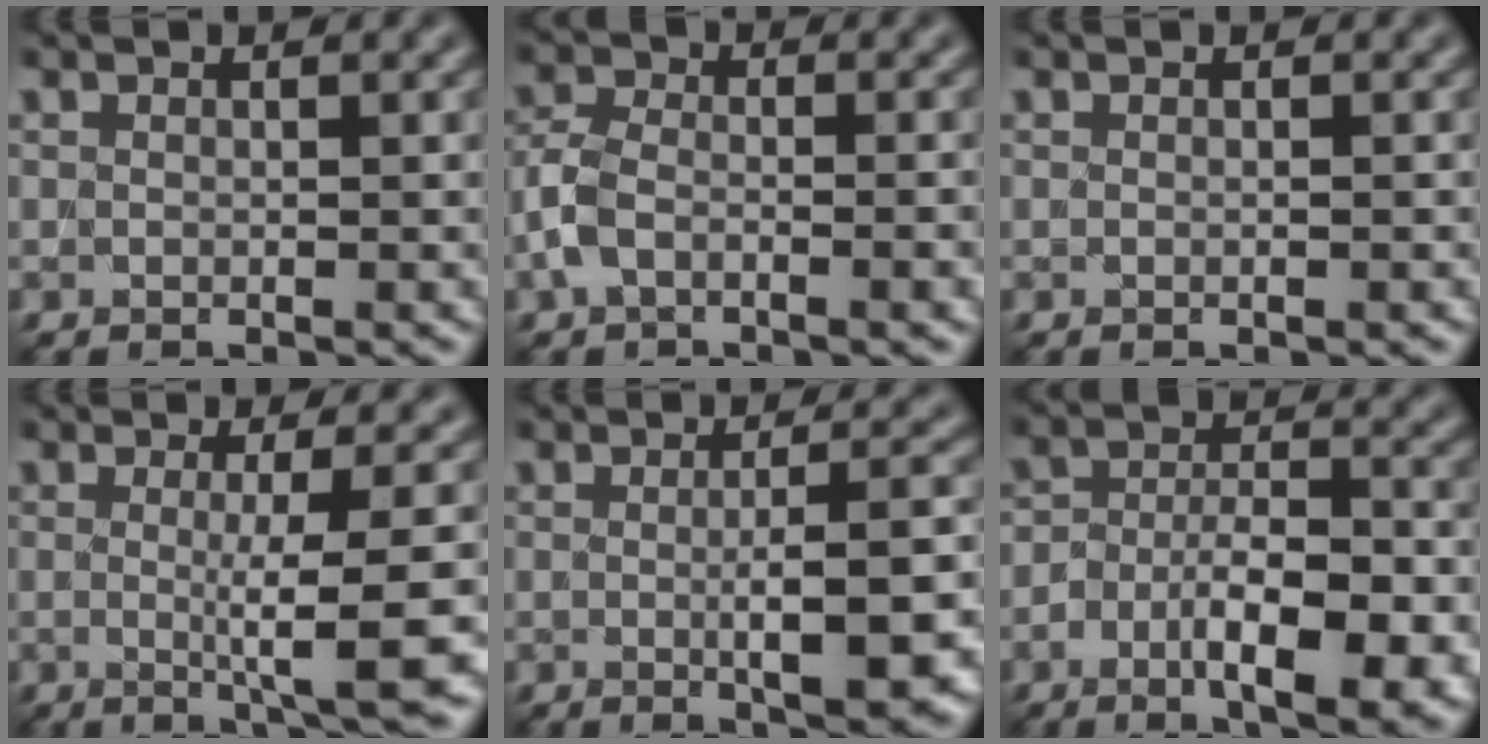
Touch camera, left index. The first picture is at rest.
{"total": 3.6, "force": [-1.7, 1.7, 2.6], "torque": [-0.062, 0.006, -0.040]}
{"total": 0.6, "force": [0.0, 0.3, 0.5], "torque": [-0.002, -0.004, 0.000]}
{"total": 6.1, "force": [-0.6, 1.0, 6.0], "torque": [-0.090, -0.007, -0.005]}
{"total": 5.9, "force": [-0.7, 1.5, 5.7], "torque": [-0.075, -0.001, -0.002]}
{"total": 7.3, "force": [-3.0, 2.9, 6.0], "torque": [-0.096, 0.001, -0.045]}